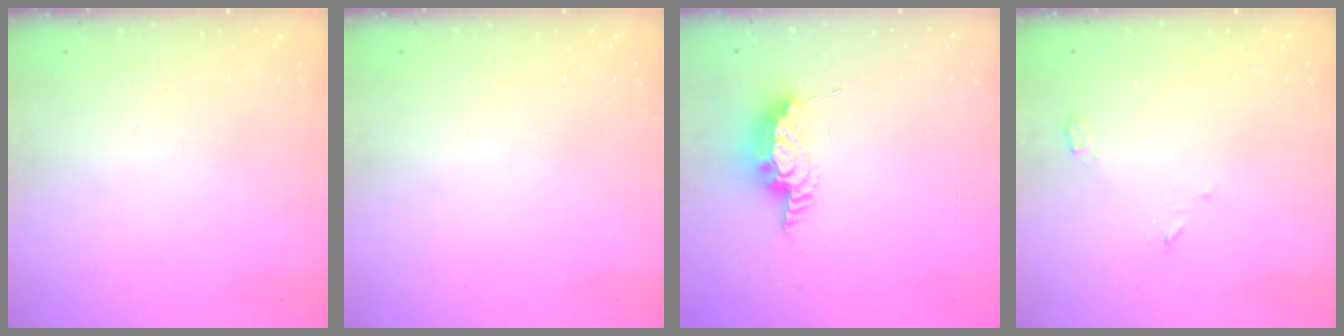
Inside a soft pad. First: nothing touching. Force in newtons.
{"total": 0.0}
{"total": 8.9, "press": 8.6, "slide": 2.1}
{"total": 2.8, "press": 2.7, "slide": 0.7}